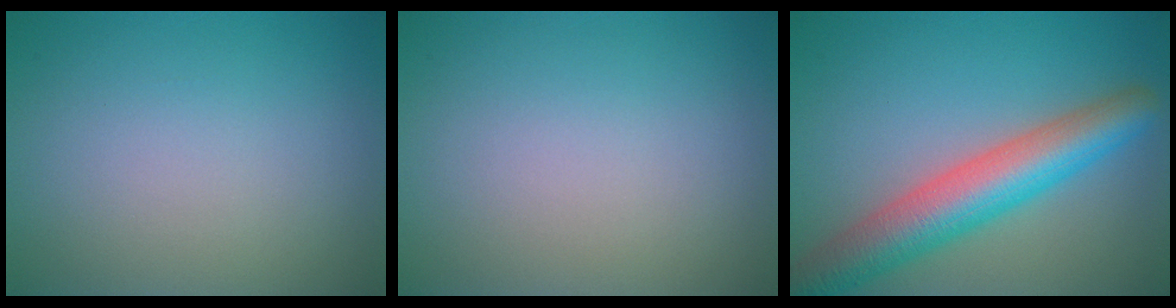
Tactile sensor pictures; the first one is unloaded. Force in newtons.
{"total": 0.0}
{"total": 7.6, "press": 7.6, "slide": 0.4}